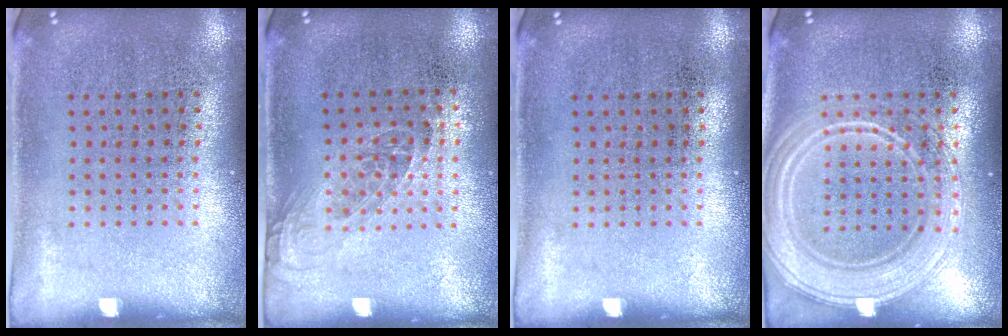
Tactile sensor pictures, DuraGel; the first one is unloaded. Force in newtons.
{"total": 1.2, "press": 1.0, "slide": 0.7}
{"total": 0.0}
{"total": 3.8, "press": 3.8, "slide": 0.6}